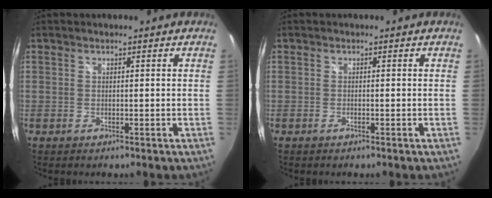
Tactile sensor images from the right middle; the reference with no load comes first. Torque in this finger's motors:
{"motor_torque": [1.99, -0.15, 0.05, 0.01]}